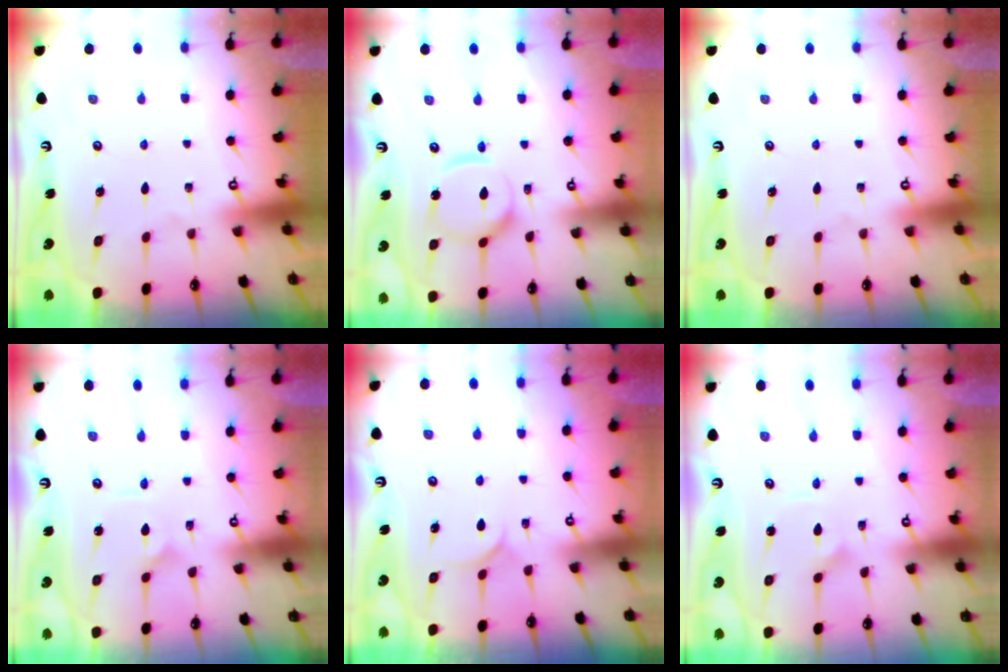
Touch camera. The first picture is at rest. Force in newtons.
{"total": 12.7, "press": 12.7, "slide": 1.2}
{"total": 0.0}
{"total": 1.8, "press": 1.8, "slide": 0.1}
{"total": 4.4, "press": 4.4, "slide": 0.3}
{"total": 2.3, "press": 2.3, "slide": 0.3}